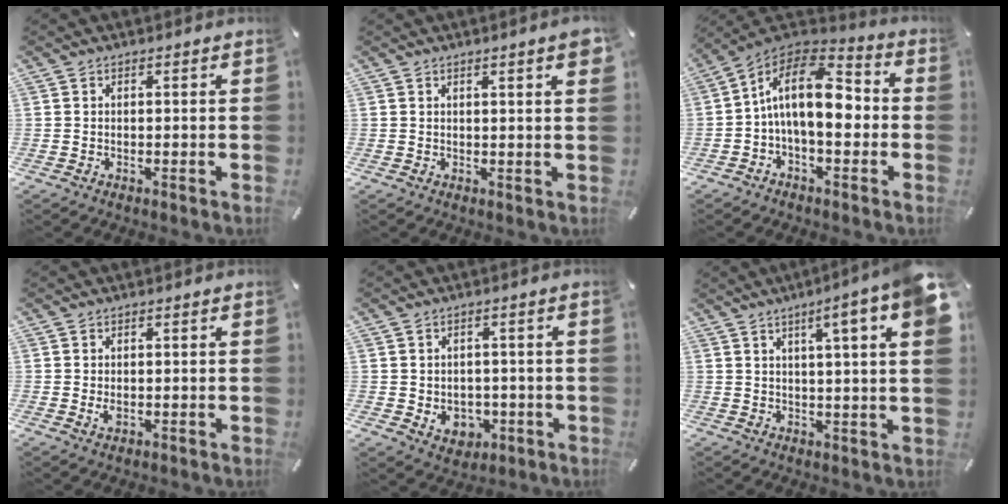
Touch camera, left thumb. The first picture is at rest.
{"total": 3.2, "force": [1.4, 0.4, 2.8], "torque": [-0.046, -0.002, 0.023]}
{"total": 14.6, "force": [0.1, 7.9, 12.3], "torque": [-0.232, -0.001, -0.001]}
{"total": 1.6, "force": [-0.2, 0.9, 1.2], "torque": [-0.032, -0.003, -0.006]}
{"total": 5.2, "force": [-0.8, 4.6, 2.2], "torque": [-0.017, 0.002, -0.013]}
{"total": 10.8, "force": [5.3, 0.7, 9.4], "torque": [-0.145, -0.027, 0.082]}